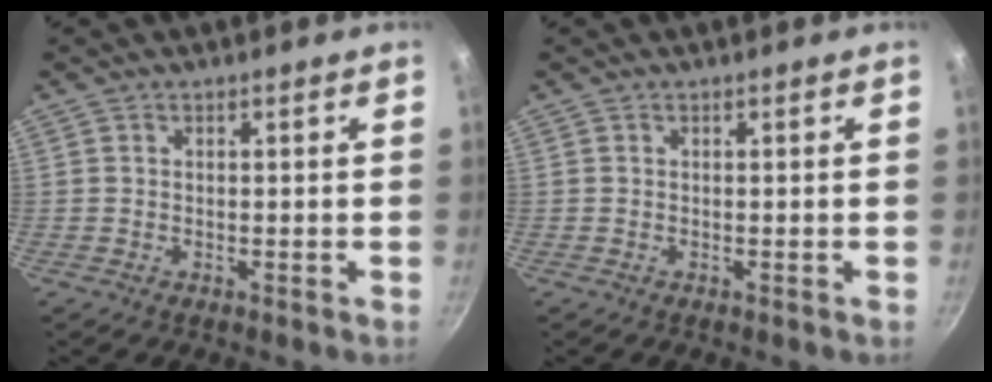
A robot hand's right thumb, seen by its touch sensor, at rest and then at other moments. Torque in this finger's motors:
{"motor_torque": [-0.04, -0.04, 0.09, -0.06, 0.00]}